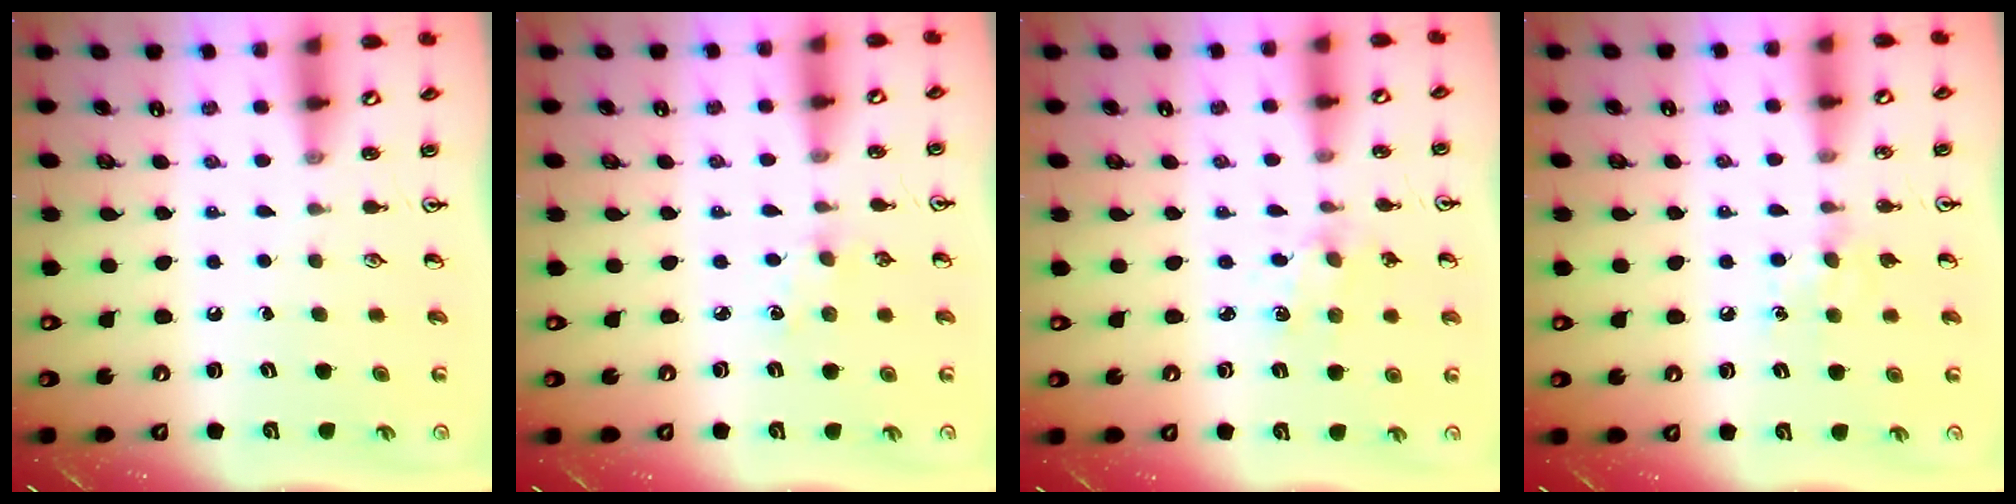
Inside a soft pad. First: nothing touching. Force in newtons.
{"total": 1.7, "press": 1.7, "slide": 0.3}
{"total": 2.0, "press": 1.9, "slide": 0.3}
{"total": 6.8, "press": 6.8, "slide": 0.9}